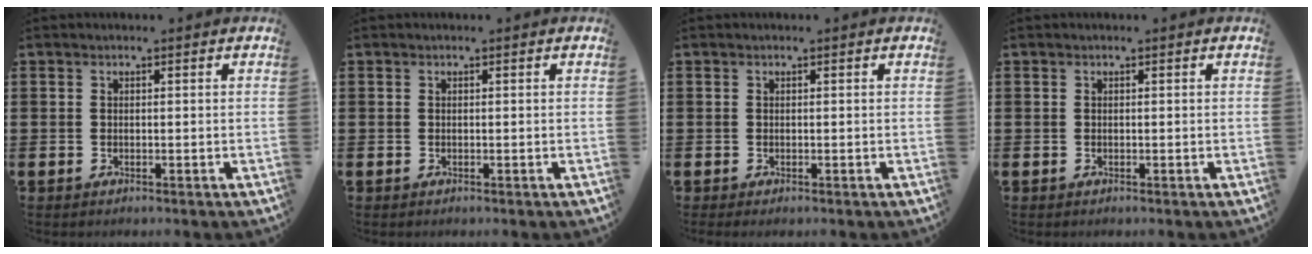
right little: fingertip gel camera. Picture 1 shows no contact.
{"total": 0.0}
{"total": 0.0}
{"total": 0.0}